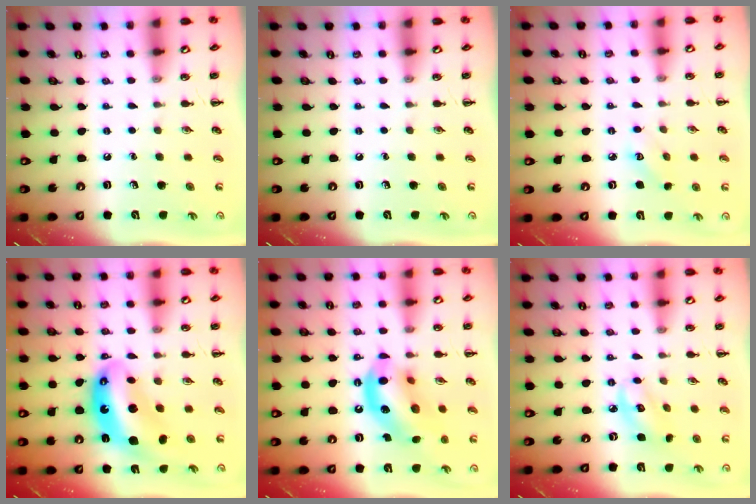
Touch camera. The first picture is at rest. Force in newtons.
{"total": 0.0}
{"total": 2.9, "press": 2.8, "slide": 0.8}
{"total": 12.4, "press": 11.9, "slide": 3.2}
{"total": 15.6, "press": 15.4, "slide": 2.9}
{"total": 6.0, "press": 6.0, "slide": 0.1}